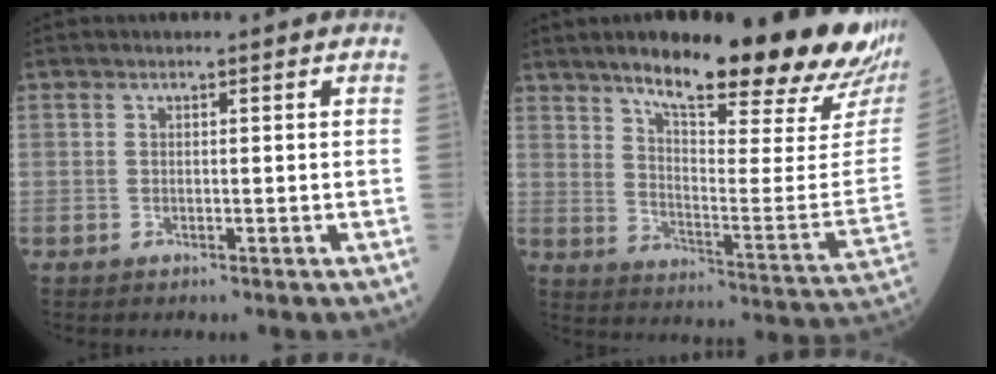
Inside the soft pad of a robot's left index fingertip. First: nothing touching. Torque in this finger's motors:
{"motor_torque": [0.49, -0.70, 1.05, 0.21]}